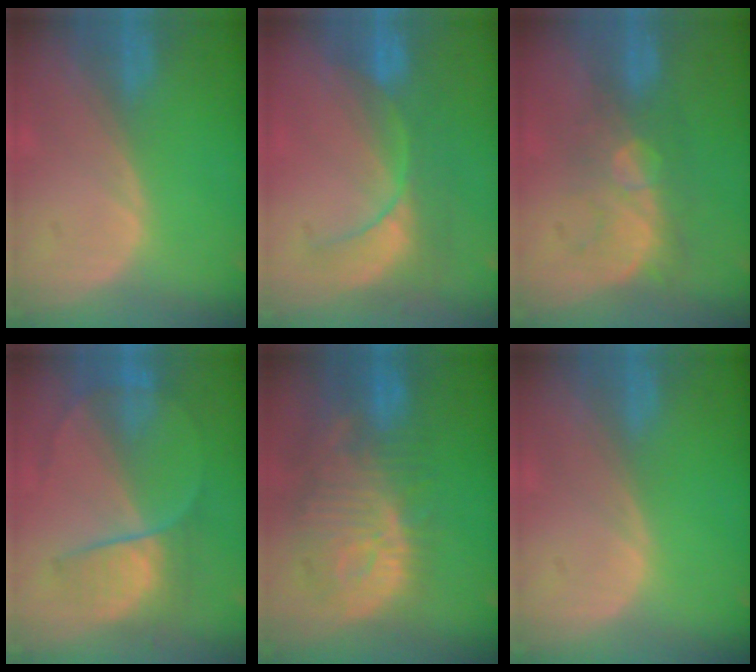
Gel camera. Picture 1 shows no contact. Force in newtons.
{"total": 8.5, "press": 7.9, "slide": 3.3}
{"total": 8.2, "press": 7.3, "slide": 3.7}
{"total": 6.6, "press": 6.5, "slide": 1.5}
{"total": 12.9, "press": 11.3, "slide": 6.2}
{"total": 0.0}